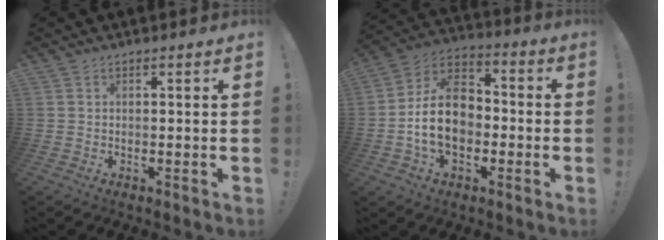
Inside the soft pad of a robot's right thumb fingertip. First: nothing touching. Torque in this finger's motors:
{"motor_torque": [2.38, 2.00, 1.85, -0.67, 0.13]}